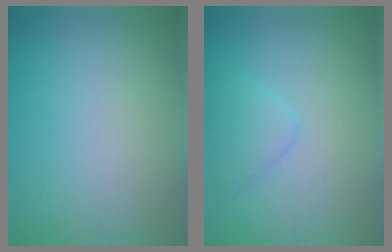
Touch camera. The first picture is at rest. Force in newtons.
{"total": 2.0, "press": 2.0, "slide": 0.0}